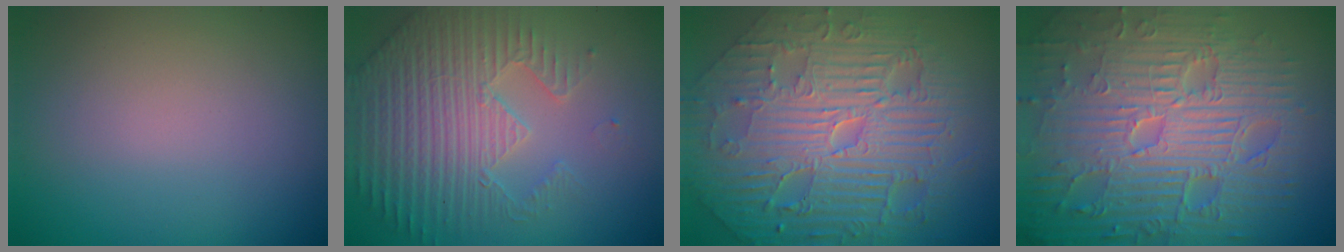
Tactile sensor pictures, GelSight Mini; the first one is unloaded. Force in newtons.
{"total": 5.0, "press": 4.6, "slide": 1.9}
{"total": 11.9, "press": 7.7, "slide": 9.1}
{"total": 12.2, "press": 7.9, "slide": 9.3}